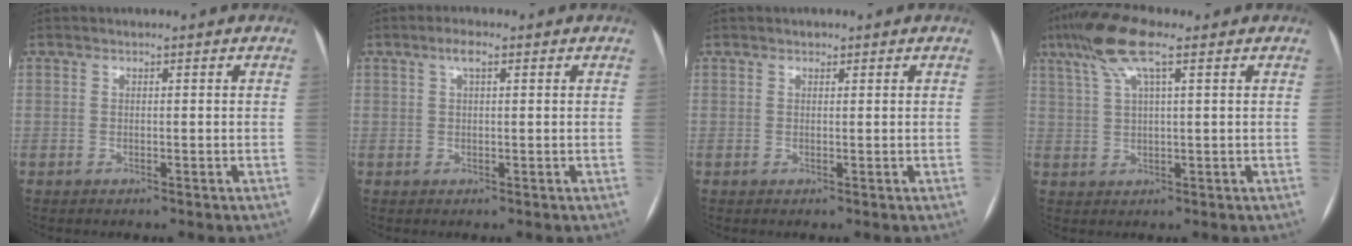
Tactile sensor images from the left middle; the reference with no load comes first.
{"total": 2.1, "force": [1.0, 0.5, 1.7], "torque": [-0.037, 0.009, 0.020]}
{"total": 0.6, "force": [0.5, 0.3, 0.2], "torque": [-0.006, -0.003, 0.007]}
{"total": 8.1, "force": [4.6, 1.0, 6.6], "torque": [-0.144, 0.026, 0.088]}